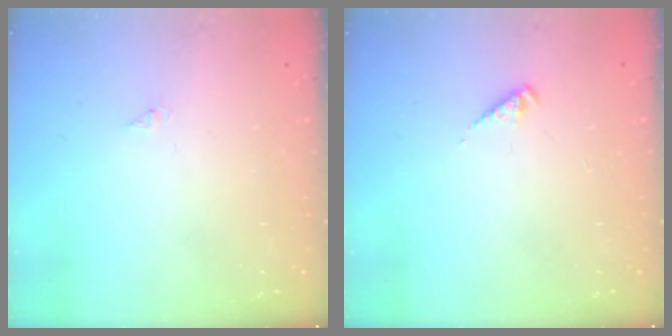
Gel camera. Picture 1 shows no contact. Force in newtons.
{"total": 1.8, "press": 1.7, "slide": 0.4}